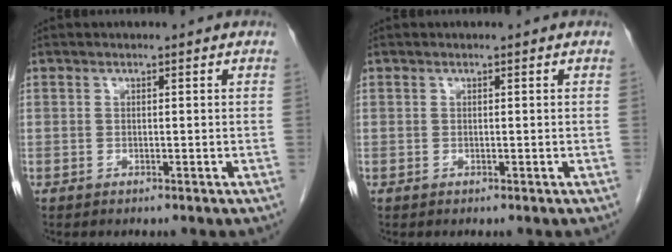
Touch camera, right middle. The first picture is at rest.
{"total": 0.0}